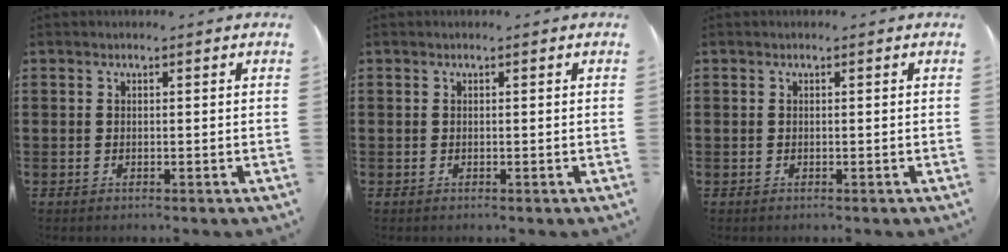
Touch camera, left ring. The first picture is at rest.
{"total": 0.0}
{"total": 0.0}